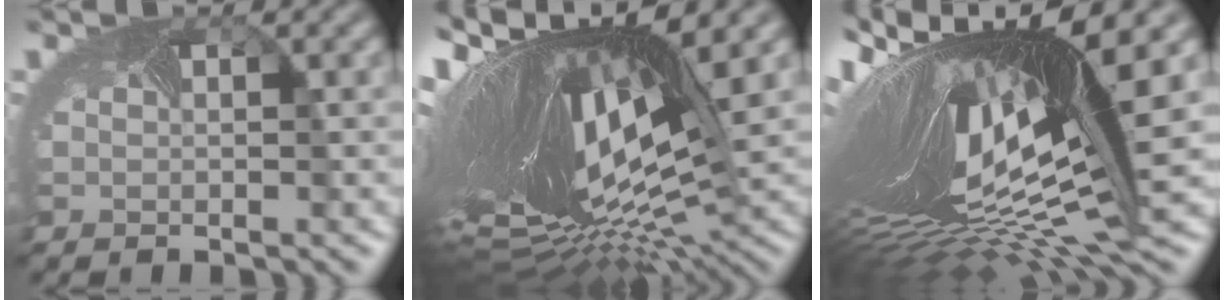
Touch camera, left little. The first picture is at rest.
{"total": 18.4, "force": [3.5, 6.8, 16.7], "torque": [-0.304, -0.010, 0.077]}
{"total": 18.6, "force": [3.6, 7.0, 16.8], "torque": [-0.327, -0.013, 0.070]}